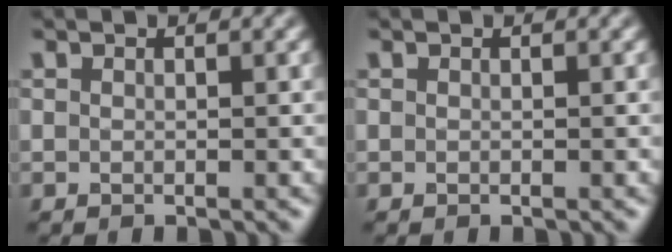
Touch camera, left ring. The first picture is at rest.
{"total": 0.0}